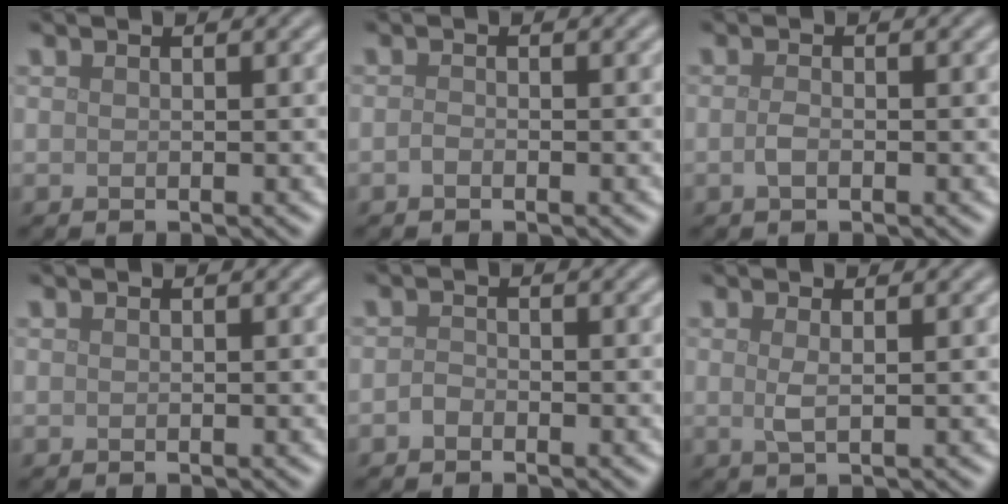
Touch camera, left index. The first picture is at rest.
{"total": 0.6, "force": [-0.3, 0.3, 0.3], "torque": [-0.008, -0.001, -0.008]}
{"total": 1.0, "force": [-0.4, 0.5, 0.8], "torque": [-0.020, -0.001, -0.009]}
{"total": 0.0}
{"total": 0.9, "force": [-0.6, 0.6, 0.3], "torque": [-0.007, 0.001, -0.014]}
{"total": 1.3, "force": [0.2, 0.3, 1.3], "torque": [-0.025, 0.000, 0.002]}